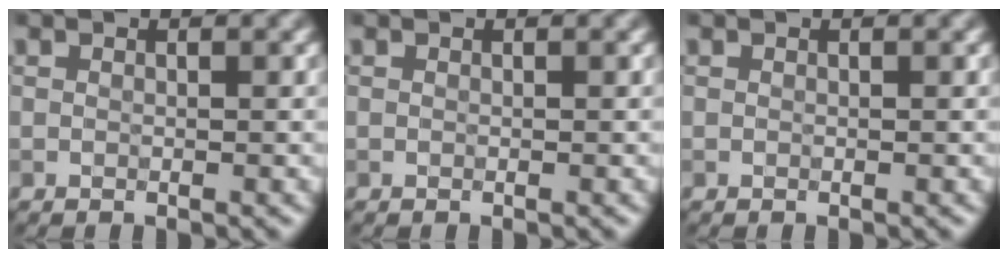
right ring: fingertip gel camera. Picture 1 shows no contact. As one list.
[{"total": 0.0}, {"total": 0.0}]